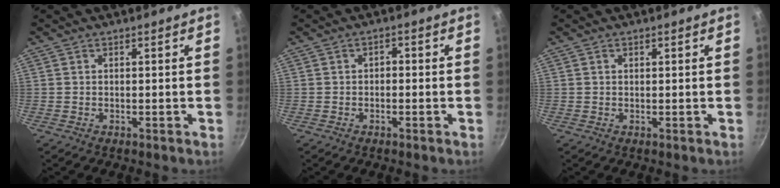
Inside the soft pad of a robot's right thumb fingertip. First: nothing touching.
{"total": 1.4, "force": [-0.3, 1.1, 0.9], "torque": [-0.001, 0.008, -0.010]}
{"total": 0.7, "force": [0.3, 0.4, 0.4], "torque": [-0.005, 0.000, 0.004]}